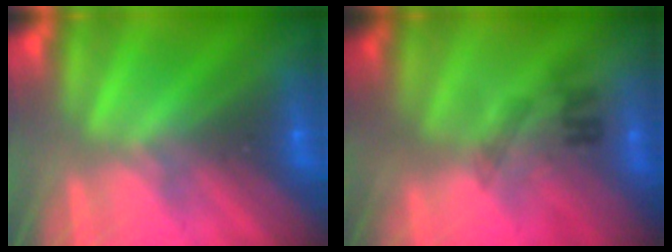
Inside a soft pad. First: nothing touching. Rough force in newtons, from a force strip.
{"total": 2.3}